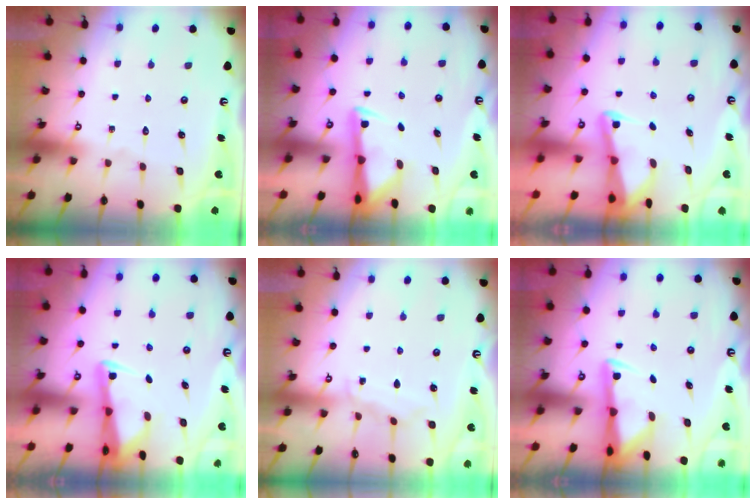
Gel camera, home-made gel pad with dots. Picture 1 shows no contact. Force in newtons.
{"total": 2.9, "press": 2.9, "slide": 0.5}
{"total": 2.3, "press": 2.3, "slide": 0.3}
{"total": 2.5, "press": 2.5, "slide": 0.5}
{"total": 5.0, "press": 5.0, "slide": 0.6}
{"total": 2.9, "press": 2.9, "slide": 0.5}